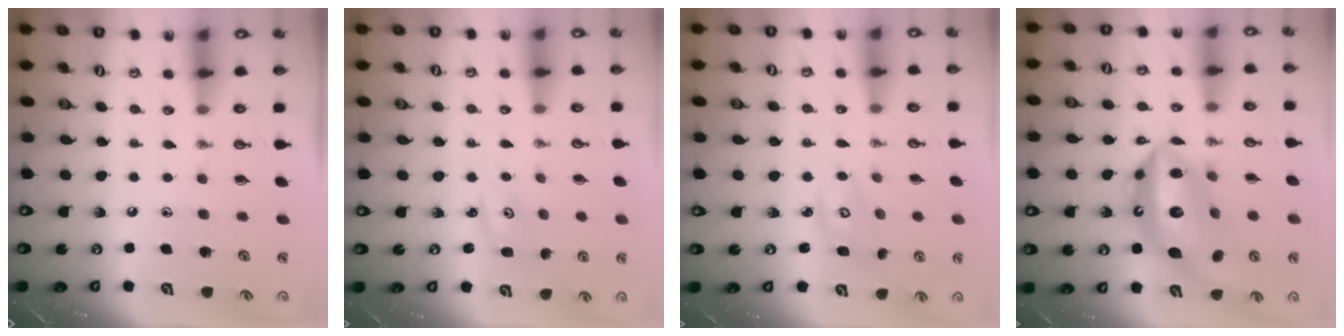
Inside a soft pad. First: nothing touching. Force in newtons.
{"total": 1.8, "press": 1.8, "slide": 0.3}
{"total": 2.8, "press": 2.8, "slide": 0.2}
{"total": 18.8, "press": 18.7, "slide": 1.5}